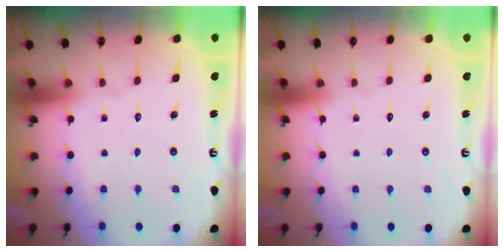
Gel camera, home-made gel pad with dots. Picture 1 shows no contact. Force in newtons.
{"total": 0.0}